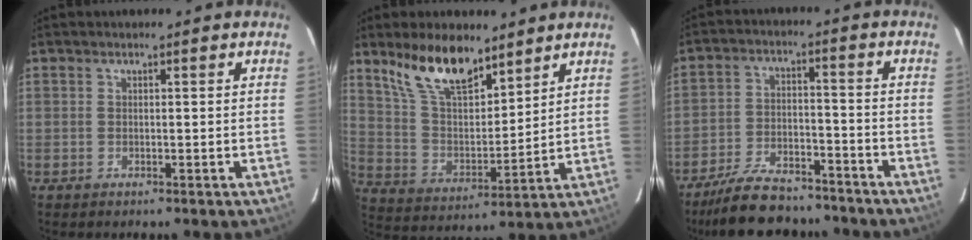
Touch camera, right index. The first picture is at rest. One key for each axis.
{"total": 14.2, "fx": 10.3, "fy": 5.5, "fz": 8.1, "tx": -0.154, "ty": 0.008, "tz": 0.202}
{"total": 15.6, "fx": -13.2, "fy": 5.6, "fz": 6.2, "tx": -0.137, "ty": 0.006, "tz": -0.198}